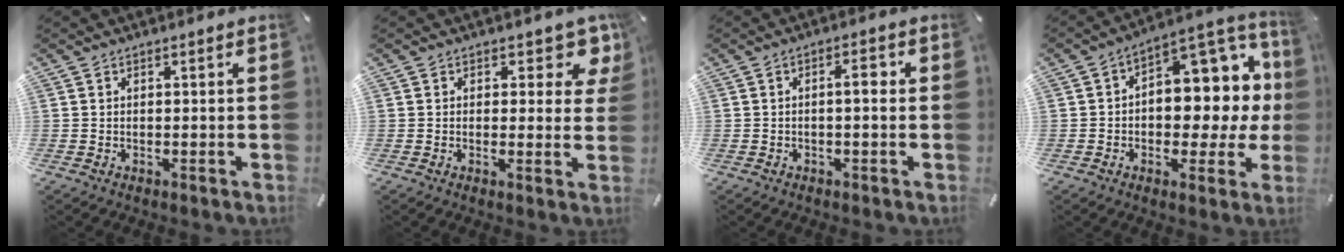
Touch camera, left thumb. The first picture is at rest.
{"total": 6.3, "force": [3.4, 3.7, 3.8], "torque": [-0.019, -0.023, 0.049]}
{"total": 4.0, "force": [0.1, 1.2, 3.8], "torque": [-0.066, 0.009, -0.005]}
{"total": 11.6, "force": [2.0, 8.0, 8.2], "torque": [-0.084, -0.040, 0.036]}